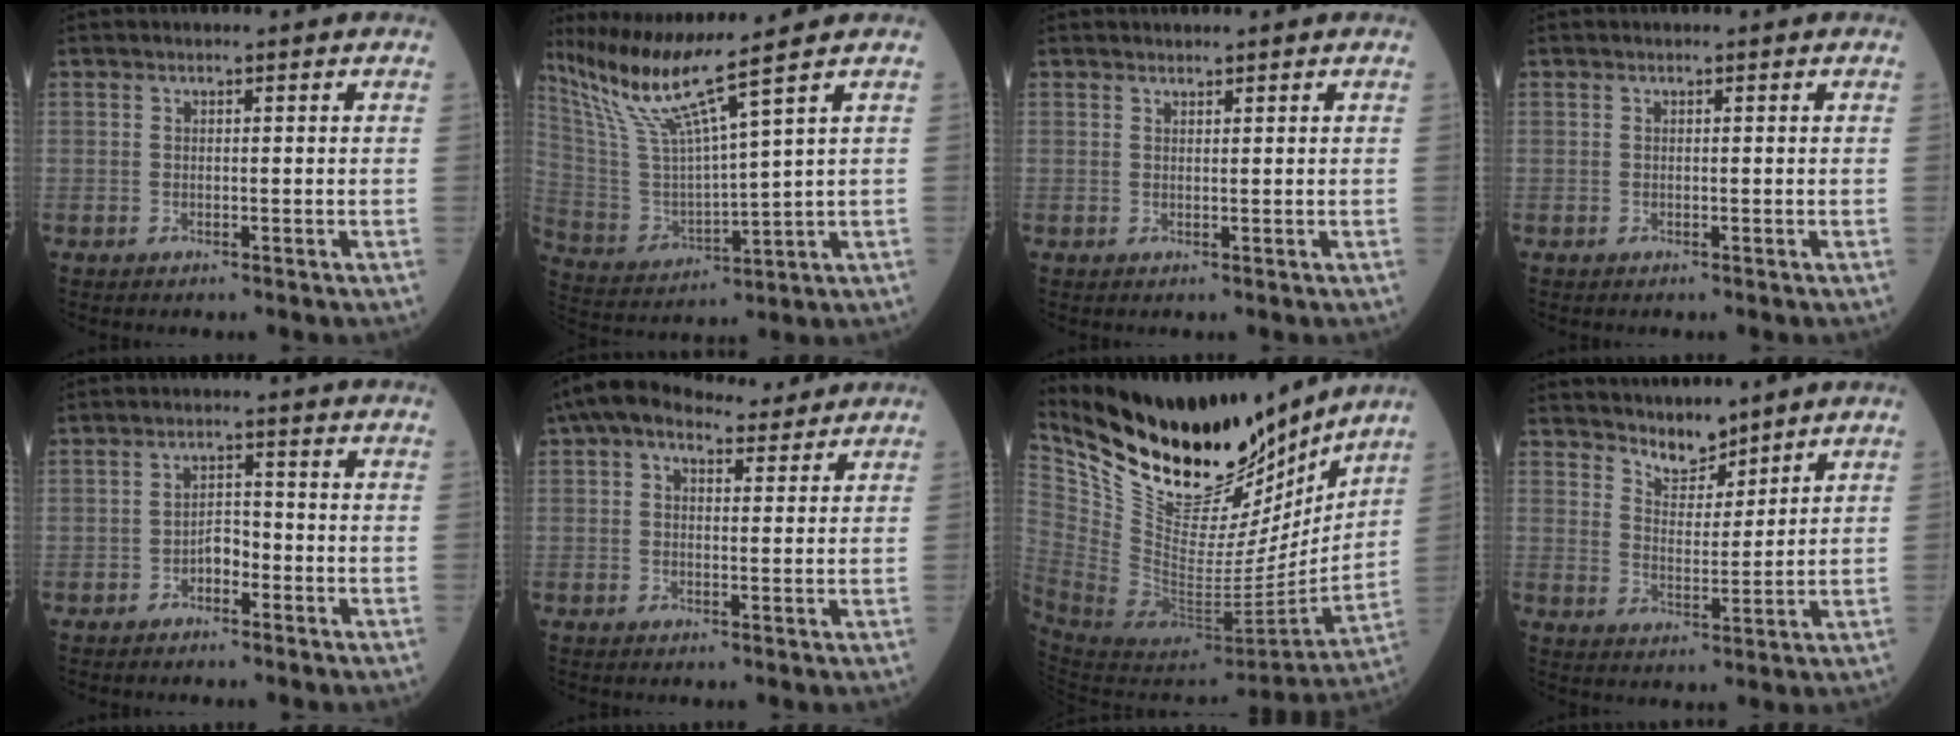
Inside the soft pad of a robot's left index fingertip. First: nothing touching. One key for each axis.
{"total": 12.1, "fx": 9.2, "fy": -2.2, "fz": 7.6, "tx": -0.154, "ty": -0.004, "tz": 0.188}
{"total": 0.9, "fx": 0.9, "fy": 0.0, "fz": 0.2, "tx": -0.004, "ty": 0.006, "tz": 0.017}
{"total": 0.0}
{"total": 2.6, "fx": -1.5, "fy": 1.3, "fz": 1.7, "tx": -0.022, "ty": 0.007, "tz": -0.031}
{"total": 8.1, "fx": 6.0, "fy": 3.6, "fz": 4.0, "tx": -0.074, "ty": 0.042, "tz": 0.097}
{"total": 26.8, "fx": 22.4, "fy": 8.7, "fz": 11.9, "tx": -0.226, "ty": -0.033, "tz": 0.372}
{"total": 5.1, "fx": 4.8, "fy": 1.4, "fz": 1.3, "tx": -0.030, "ty": 0.004, "tz": 0.092}